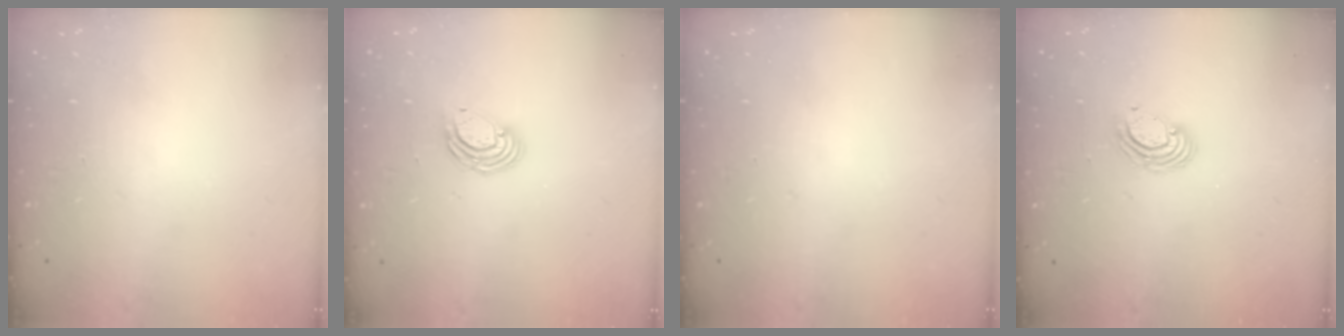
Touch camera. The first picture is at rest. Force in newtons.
{"total": 6.5, "press": 6.4, "slide": 0.8}
{"total": 0.0}
{"total": 4.5, "press": 4.5, "slide": 0.3}